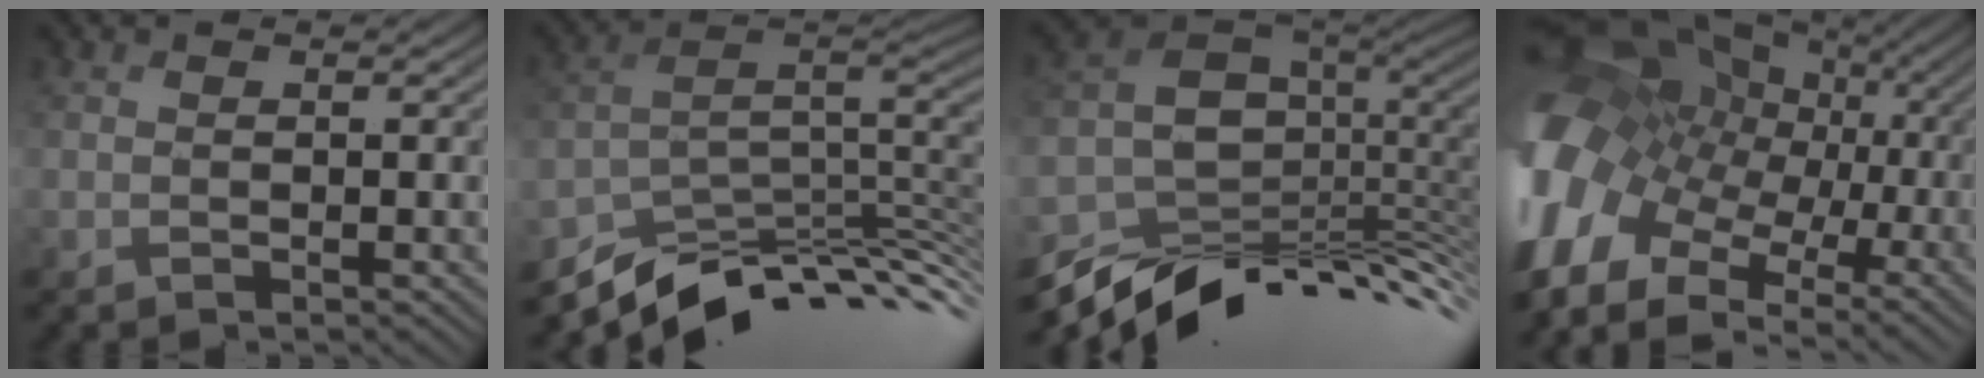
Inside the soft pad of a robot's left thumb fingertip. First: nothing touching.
{"total": 11.0, "force": [-6.0, 4.8, 7.9], "torque": [-0.157, -0.012, -0.101]}
{"total": 14.1, "force": [-5.0, 8.0, 10.5], "torque": [-0.236, -0.025, -0.084]}
{"total": 17.7, "force": [-2.8, 13.3, 11.3], "torque": [-0.281, -0.006, -0.034]}